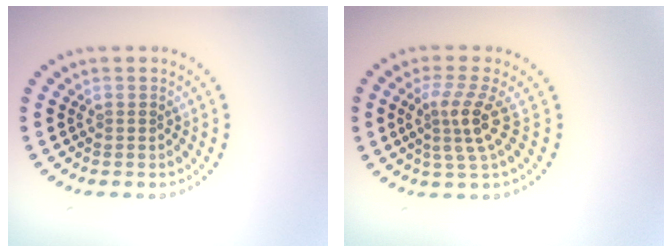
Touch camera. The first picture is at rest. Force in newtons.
{"total": 3.2, "press": 2.3, "slide": 2.2}